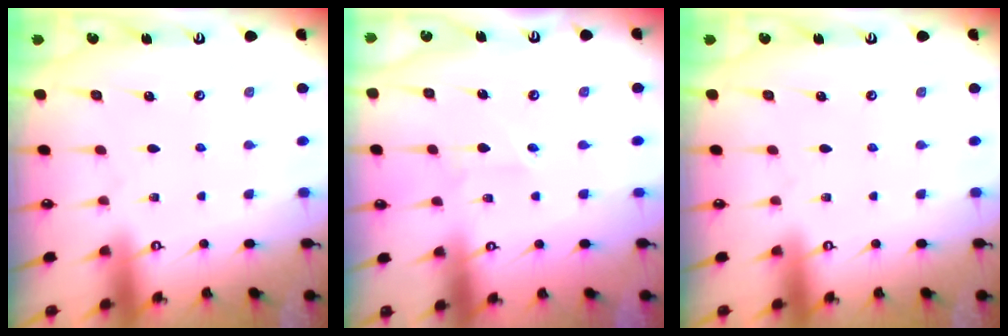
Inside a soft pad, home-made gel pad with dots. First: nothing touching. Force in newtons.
{"total": 2.7, "press": 2.5, "slide": 0.9}
{"total": 0.0}